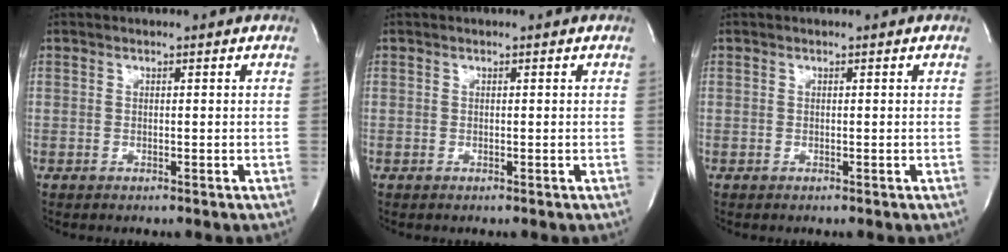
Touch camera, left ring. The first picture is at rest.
{"total": 0.0}
{"total": 0.0}